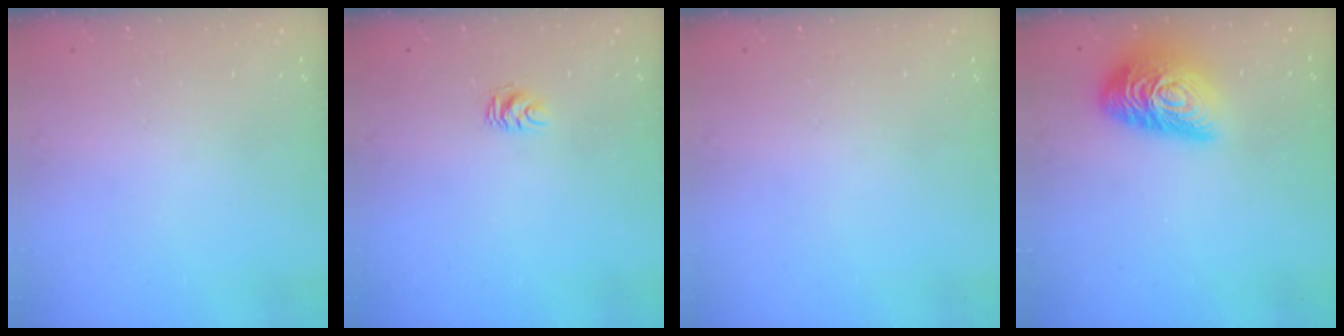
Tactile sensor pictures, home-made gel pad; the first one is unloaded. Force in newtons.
{"total": 4.6, "press": 4.5, "slide": 0.5}
{"total": 0.0}
{"total": 16.7, "press": 16.7, "slide": 1.4}